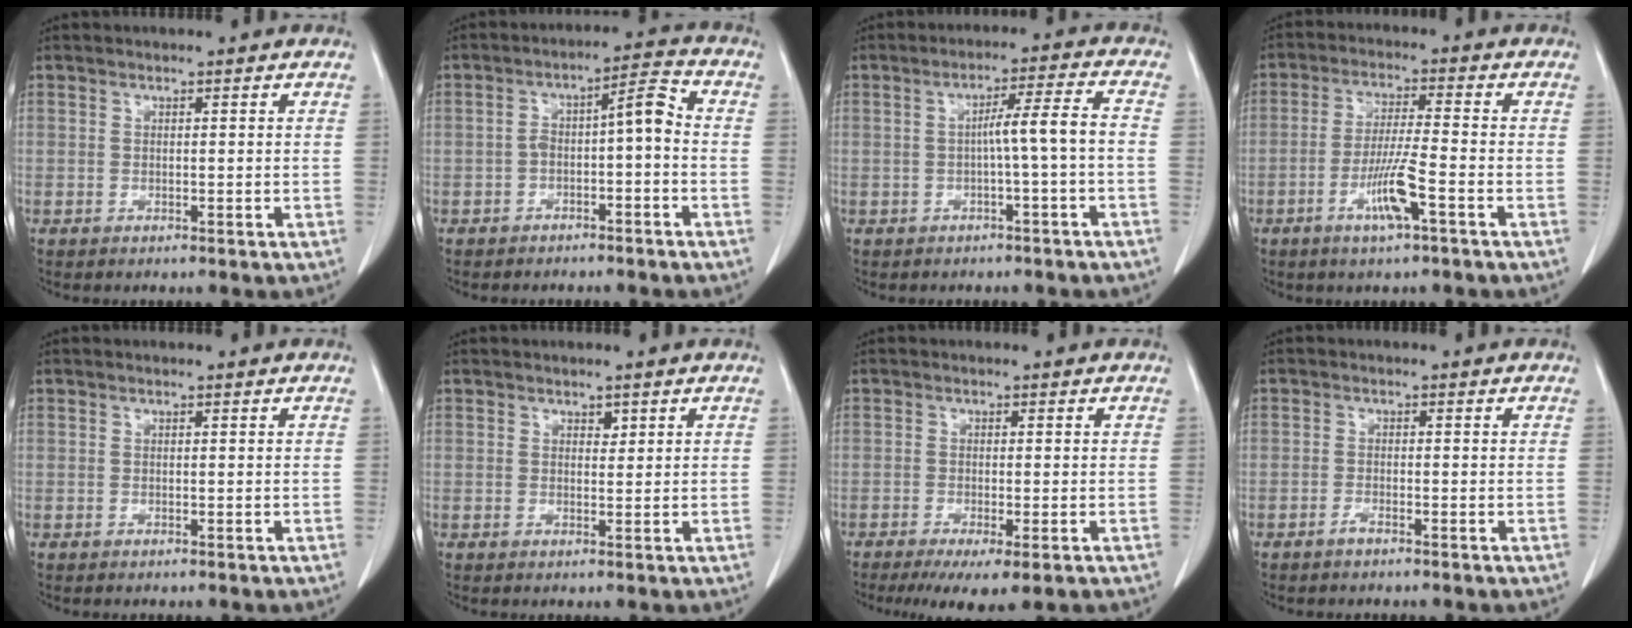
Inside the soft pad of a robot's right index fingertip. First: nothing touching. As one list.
[{"total": 5.9, "force": [-1.5, 1.4, 5.5], "torque": [-0.086, 0.034, -0.022]}, {"total": 5.3, "force": [-1.1, -0.8, 5.1], "torque": [-0.080, 0.015, -0.015]}, {"total": 7.0, "force": [-3.1, 0.0, 6.3], "torque": [-0.122, -0.005, -0.057]}, {"total": 0.0}, {"total": 1.0, "force": [0.6, 0.6, 0.5], "torque": [-0.004, -0.005, 0.009]}, {"total": 6.5, "force": [-4.2, 1.0, 4.9], "torque": [-0.071, -0.019, -0.064]}, {"total": 1.0, "force": [-0.9, 0.0, 0.5], "torque": [-0.013, -0.001, -0.015]}]